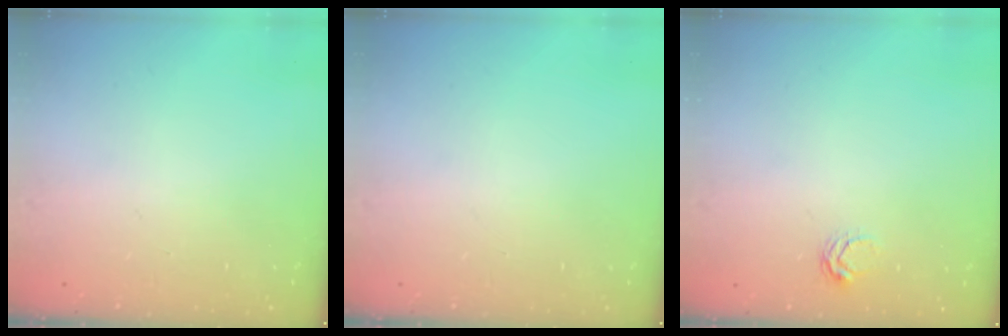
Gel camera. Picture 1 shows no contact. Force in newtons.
{"total": 0.0}
{"total": 4.5, "press": 4.5, "slide": 0.5}